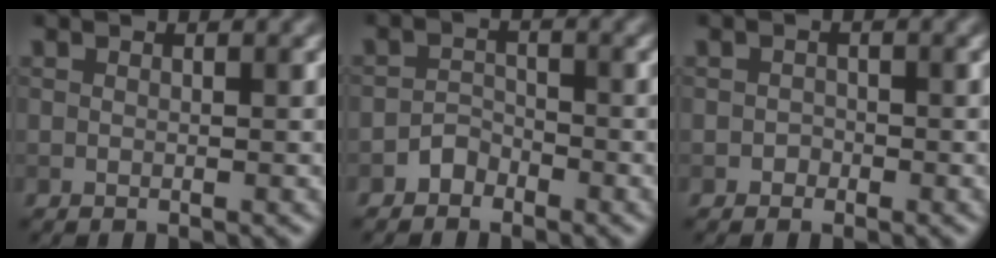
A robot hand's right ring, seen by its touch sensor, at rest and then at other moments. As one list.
[{"total": 1.5, "force": [-1.2, 0.9, 0.2], "torque": [0.001, 0.010, -0.023]}, {"total": 0.8, "force": [-0.4, 0.7, 0.1], "torque": [0.005, -0.001, -0.007]}]